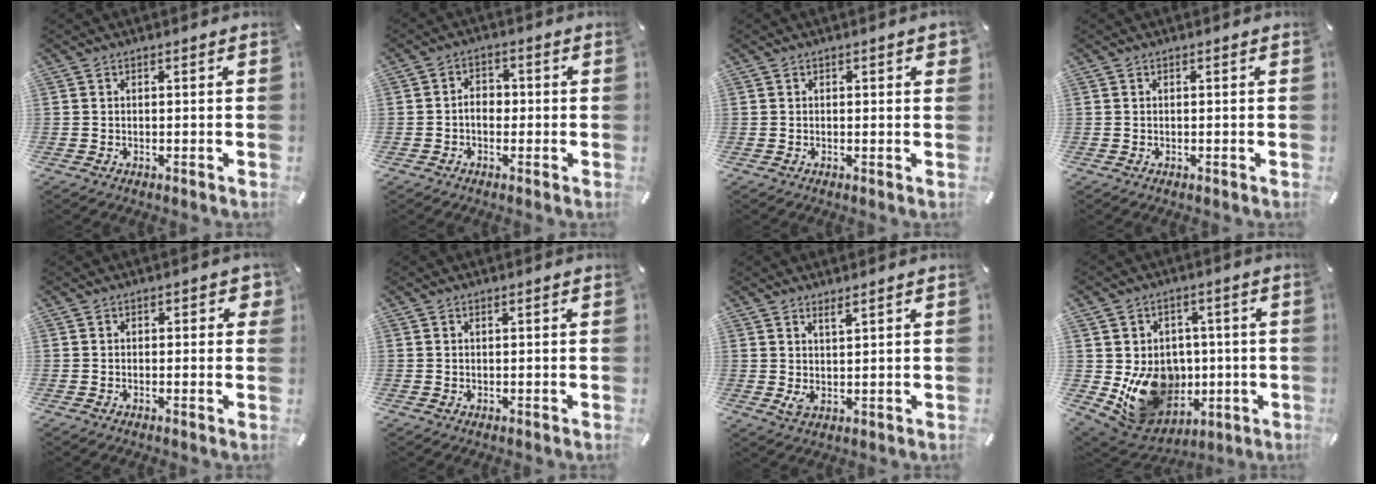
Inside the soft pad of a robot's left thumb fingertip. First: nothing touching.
{"total": 4.2, "force": [-0.8, 2.9, 2.9], "torque": [-0.054, 0.010, -0.016]}
{"total": 1.1, "force": [0.4, 0.4, 0.9], "torque": [-0.010, -0.001, 0.006]}
{"total": 0.0}
{"total": 1.9, "force": [0.4, 1.2, 1.5], "torque": [-0.005, -0.003, 0.001]}
{"total": 0.5, "force": [0.3, 0.2, 0.4], "torque": [-0.008, 0.000, 0.006]}
{"total": 3.5, "force": [1.7, 1.4, 2.7], "torque": [-0.050, -0.016, 0.029]}
{"total": 15.1, "force": [-2.0, 13.2, 7.0], "torque": [-0.113, -0.007, -0.016]}